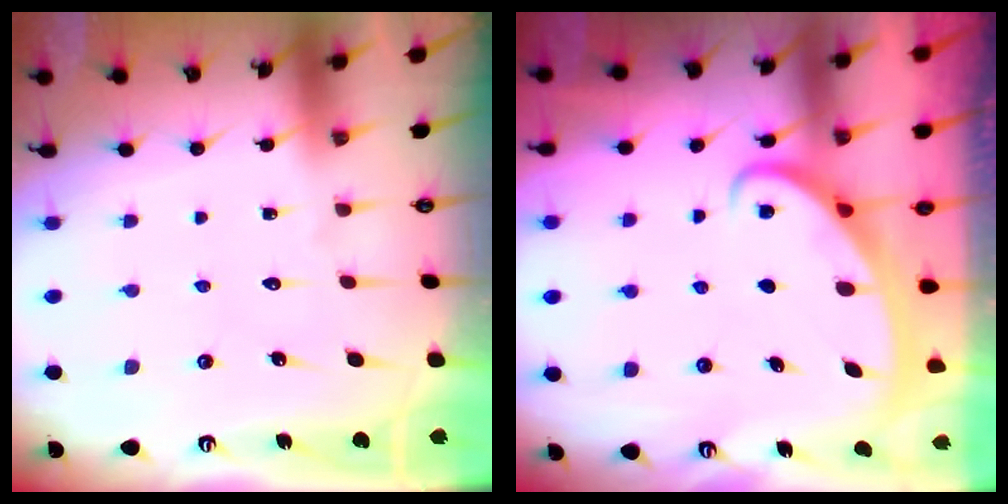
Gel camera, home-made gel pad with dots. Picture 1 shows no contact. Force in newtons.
{"total": 2.5, "press": 2.5, "slide": 0.3}